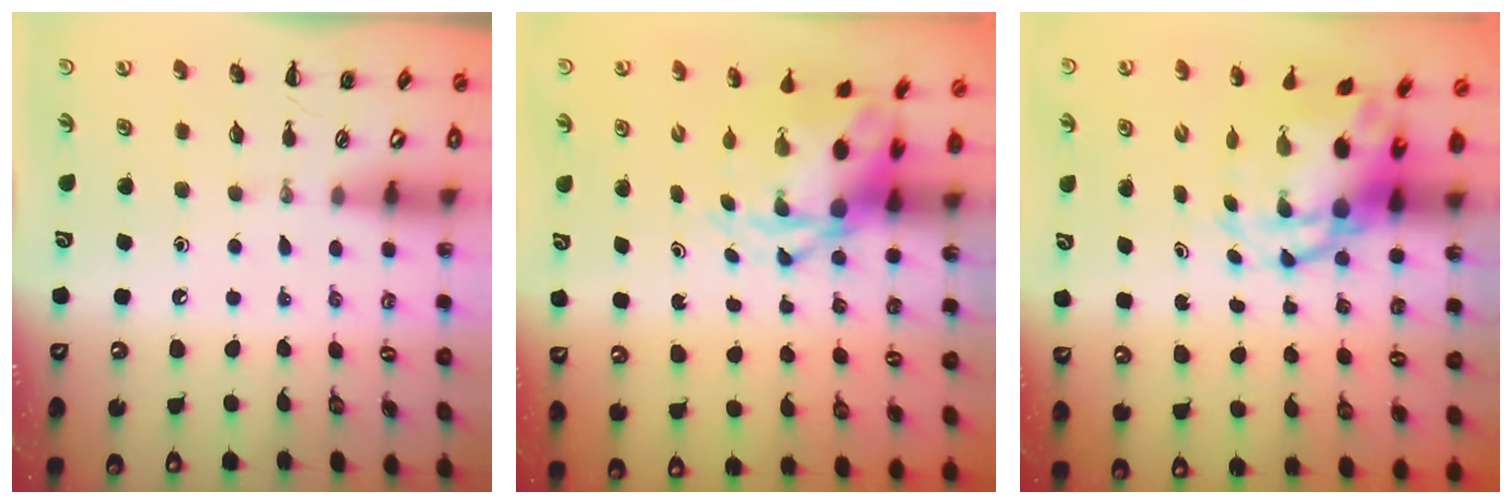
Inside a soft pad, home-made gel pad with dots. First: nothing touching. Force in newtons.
{"total": 4.9, "press": 4.7, "slide": 1.1}
{"total": 8.1, "press": 7.8, "slide": 2.0}